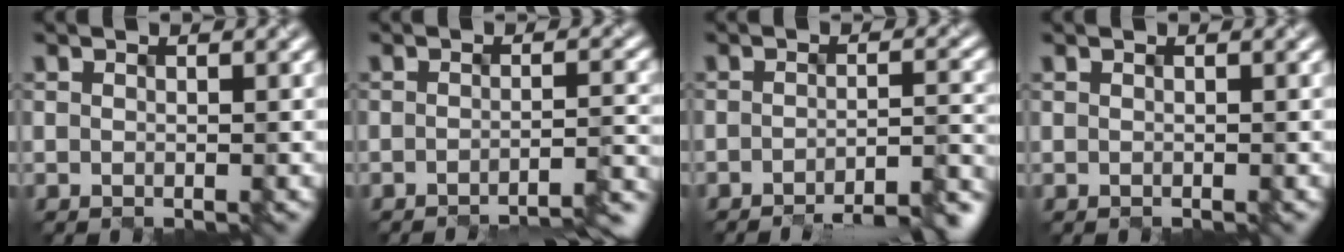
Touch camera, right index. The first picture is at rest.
{"total": 4.4, "force": [-3.5, 0.5, 2.6], "torque": [-0.023, 0.004, -0.050]}
{"total": 6.6, "force": [-5.1, 1.0, 4.1], "torque": [-0.047, 0.004, -0.063]}
{"total": 0.0}